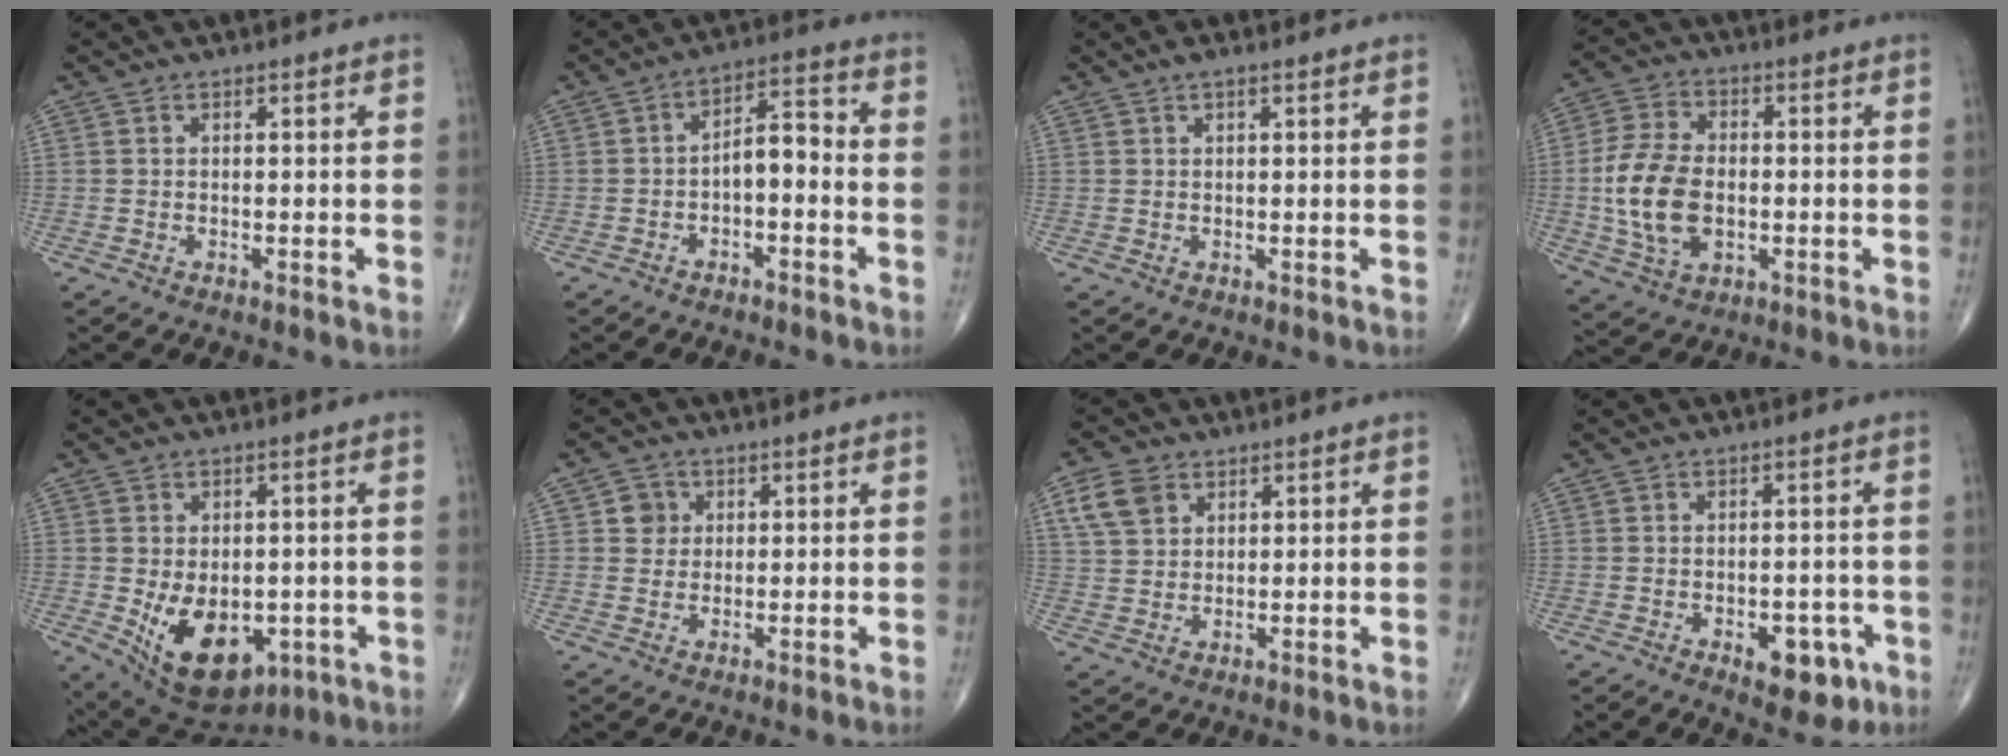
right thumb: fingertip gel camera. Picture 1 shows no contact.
{"total": 6.3, "force": [-1.6, 2.7, 5.5], "torque": [-0.078, 0.040, -0.030]}
{"total": 1.5, "force": [1.1, 0.2, 1.1], "torque": [-0.023, 0.004, 0.017]}
{"total": 13.0, "force": [-1.3, 8.1, 10.2], "torque": [-0.201, 0.007, -0.020]}
{"total": 14.1, "force": [-3.6, 8.9, 10.3], "torque": [-0.146, -0.007, -0.029]}
{"total": 3.4, "force": [0.9, 3.2, 0.8], "torque": [0.009, 0.001, 0.007]}
{"total": 6.5, "force": [3.1, 4.7, 3.3], "torque": [-0.050, -0.004, 0.063]}
{"total": 7.3, "force": [-3.1, 4.0, 5.2], "torque": [-0.040, 0.014, -0.031]}